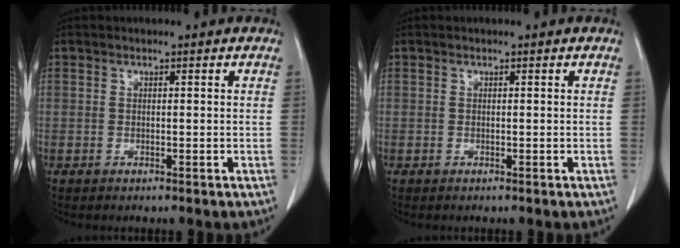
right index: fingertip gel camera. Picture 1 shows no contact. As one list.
[{"total": 0.0}]